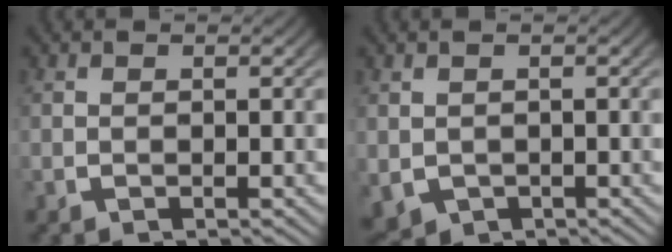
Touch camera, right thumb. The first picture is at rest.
{"total": 3.5, "force": [-1.1, 2.9, 1.5], "torque": [-0.040, -0.027, -0.003]}